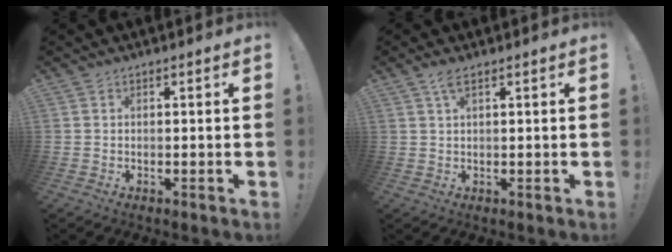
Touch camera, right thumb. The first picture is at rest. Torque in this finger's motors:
{"motor_torque": [-0.16, -0.23, 0.23, -0.07, 0.04]}